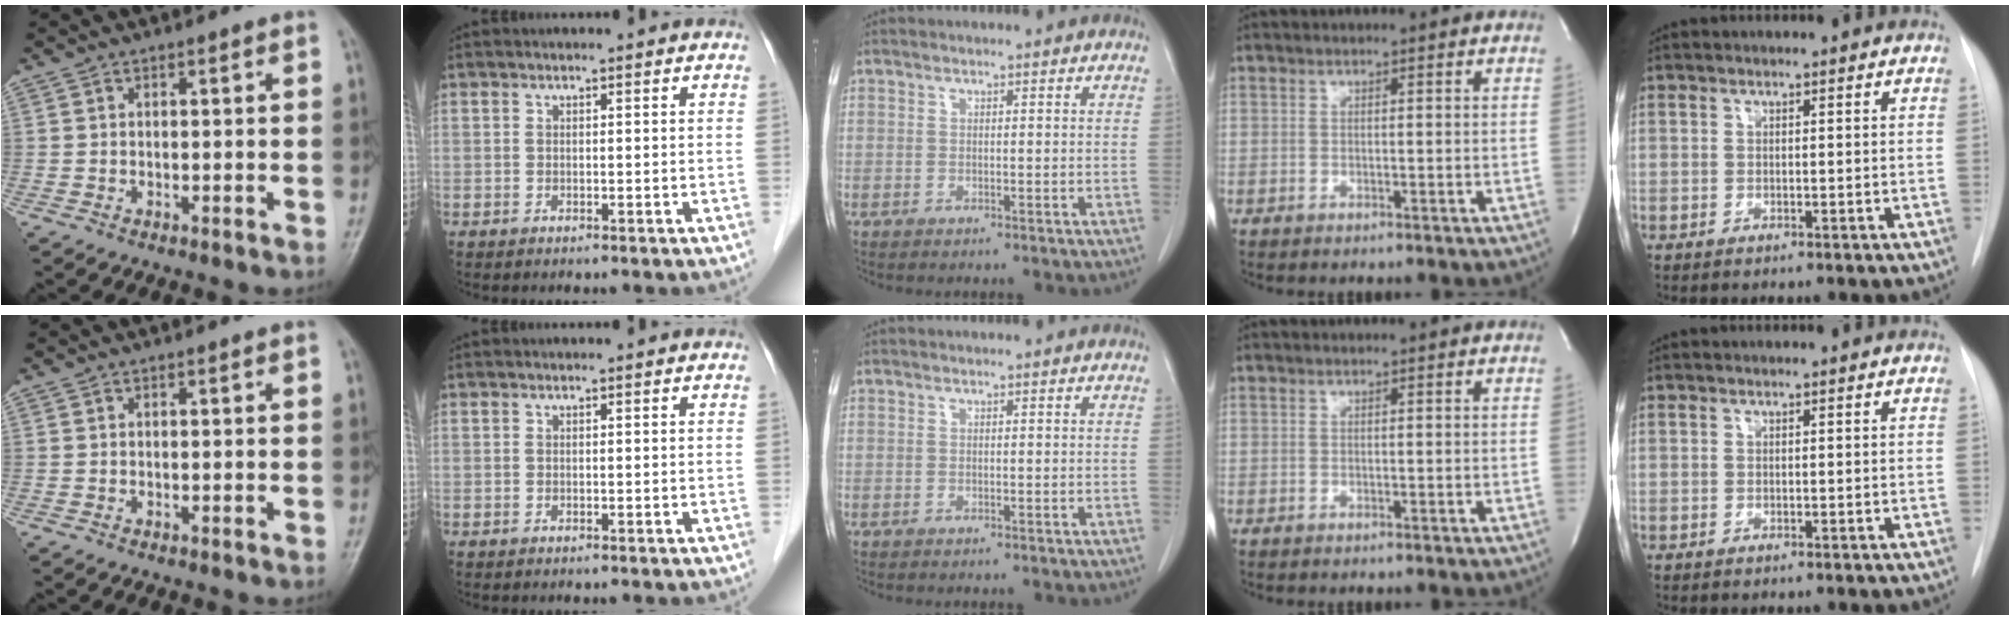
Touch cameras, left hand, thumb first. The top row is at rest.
{}